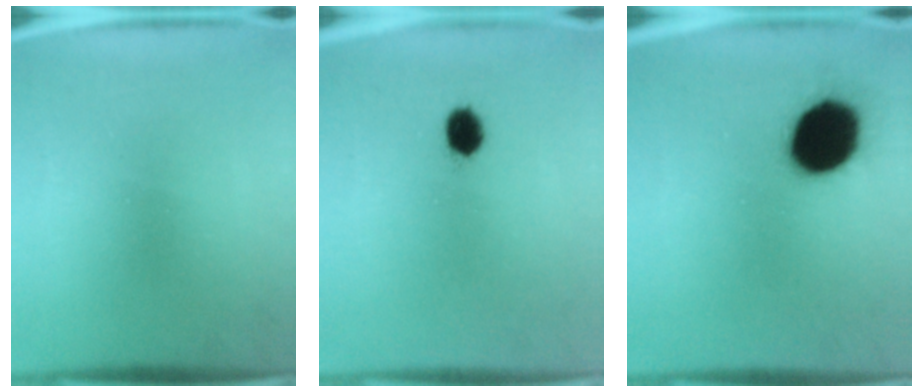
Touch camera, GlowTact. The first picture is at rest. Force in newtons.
{"total": 4.1}
{"total": 18.7}